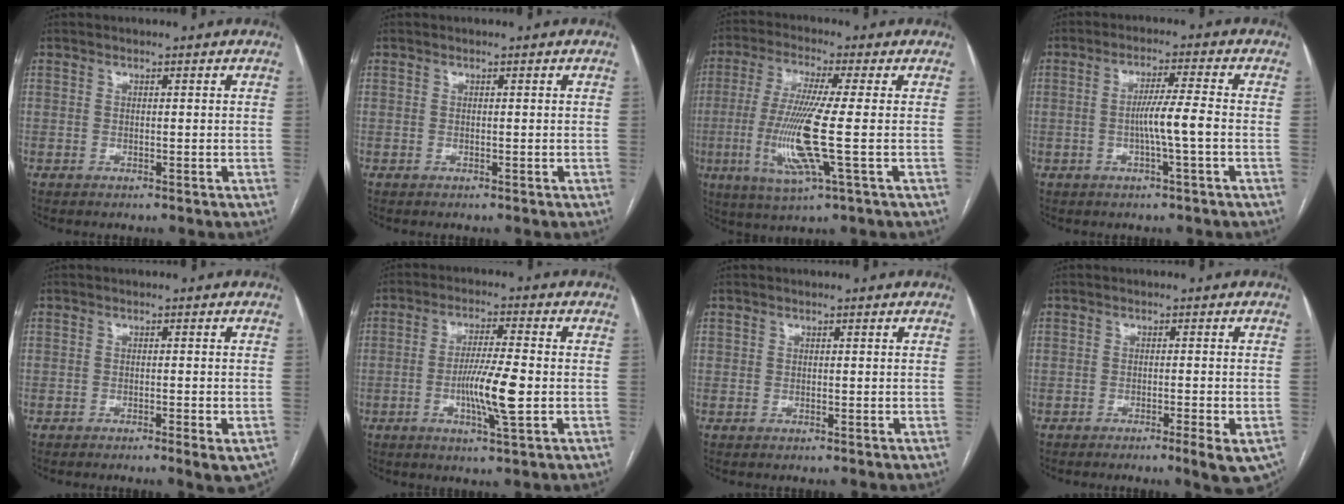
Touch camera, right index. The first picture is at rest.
{"total": 0.0}
{"total": 12.0, "force": [-2.1, -0.4, 11.8], "torque": [-0.254, -0.018, -0.047]}
{"total": 5.4, "force": [-1.2, -0.7, 5.2], "torque": [-0.091, 0.005, -0.022]}
{"total": 3.5, "force": [-2.0, 0.6, 2.8], "torque": [-0.028, -0.004, -0.026]}
{"total": 8.2, "force": [-1.7, 0.2, 8.1], "torque": [-0.148, -0.007, -0.032]}
{"total": 0.0}
{"total": 5.6, "force": [-3.4, 0.7, 4.4], "torque": [-0.041, -0.007, -0.045]}